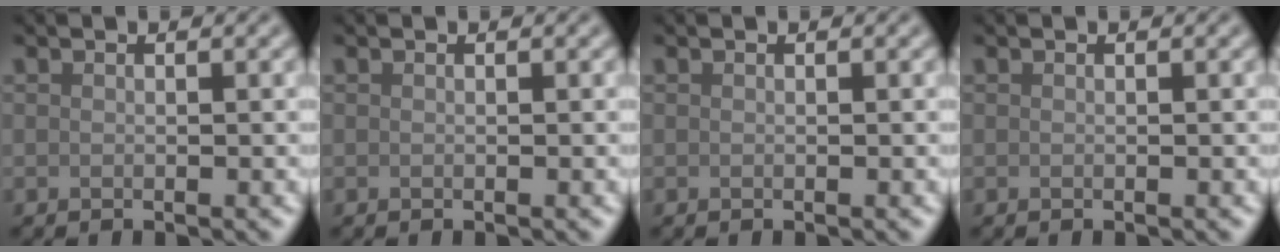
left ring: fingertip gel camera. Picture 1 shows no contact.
{"total": 0.0}
{"total": 0.0}
{"total": 0.0}